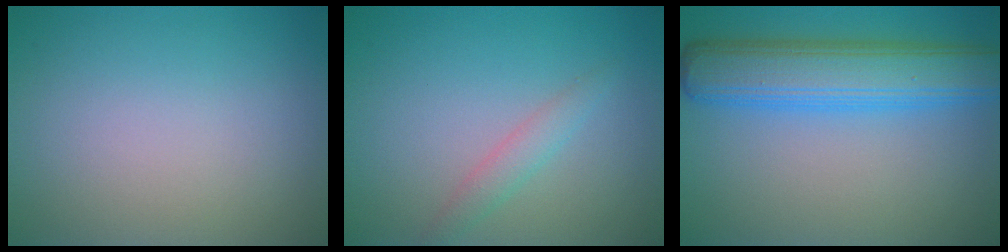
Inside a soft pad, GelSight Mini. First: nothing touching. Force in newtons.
{"total": 1.6, "press": 1.6, "slide": 0.0}
{"total": 7.5, "press": 7.5, "slide": 0.1}